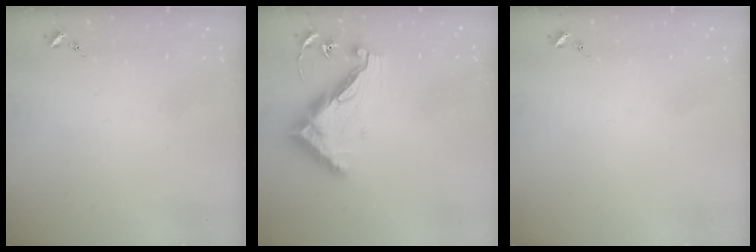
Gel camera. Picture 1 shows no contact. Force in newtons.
{"total": 12.7, "press": 12.7, "slide": 0.5}
{"total": 0.0}